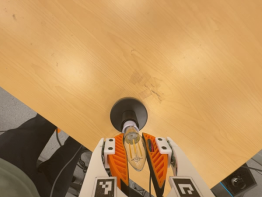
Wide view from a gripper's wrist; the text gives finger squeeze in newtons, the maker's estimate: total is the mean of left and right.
{"total": 22.8, "left": 25.1, "right": 20.5}